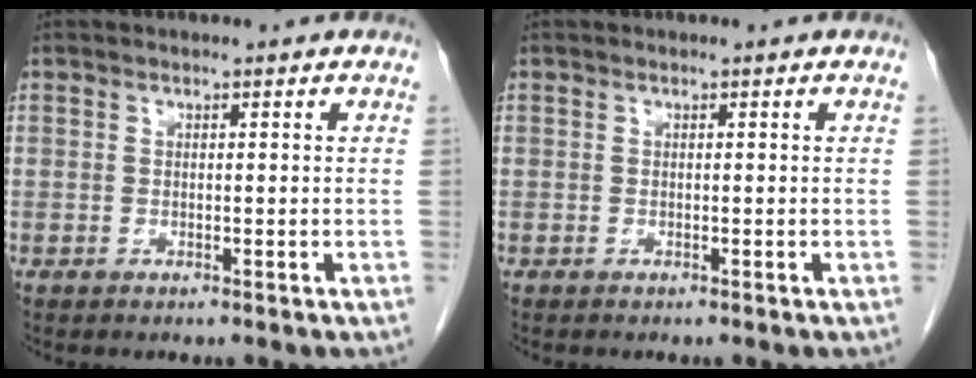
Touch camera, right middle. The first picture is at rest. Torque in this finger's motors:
{"motor_torque": [-0.21, -0.03, 0.01, 0.00]}